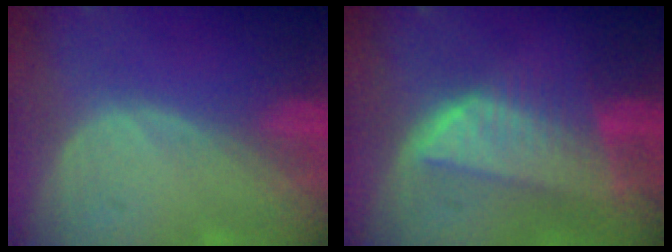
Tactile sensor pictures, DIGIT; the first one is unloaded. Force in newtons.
{"total": 8.2, "press": 7.2, "slide": 3.9}